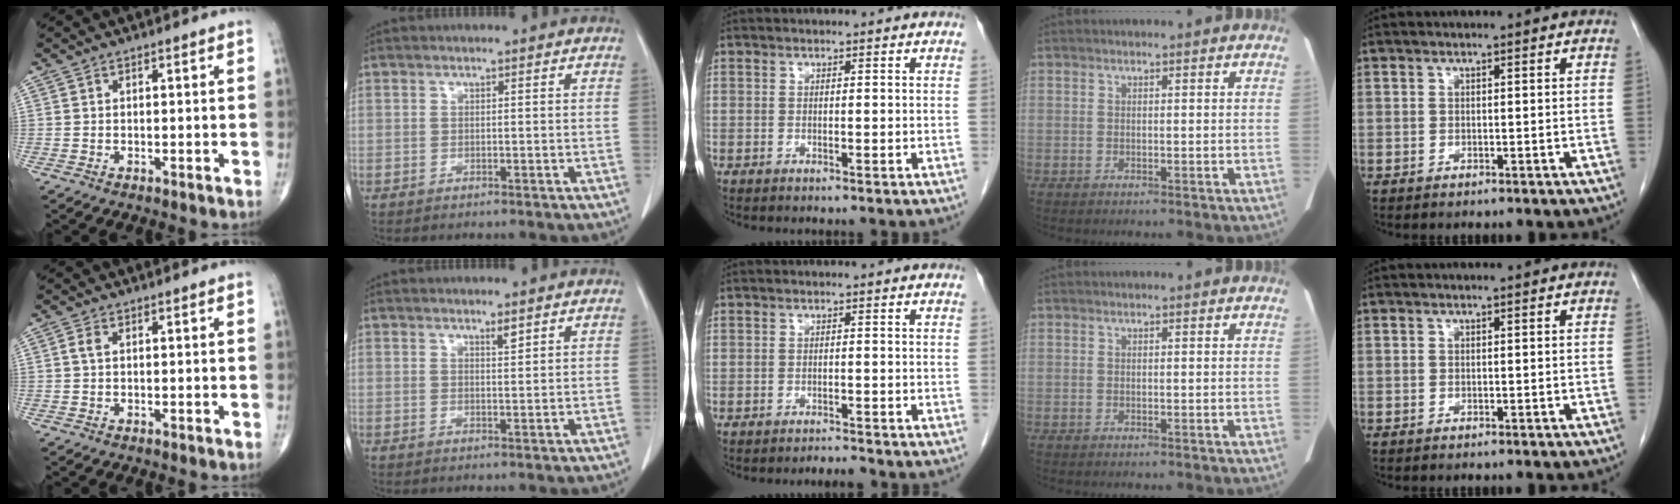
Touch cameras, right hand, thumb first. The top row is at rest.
{"thumb": {"total": 1.4, "force": [0.2, 0.8, 1.1], "torque": [-0.025, 0.002, 0.002]}, "index": {"total": 1.2, "force": [0.9, 0.1, 0.8], "torque": [-0.016, -0.006, 0.016]}, "middle": {"total": 1.3, "force": [-1.2, -0.4, -0.1], "torque": [-0.003, -0.009, -0.014]}}